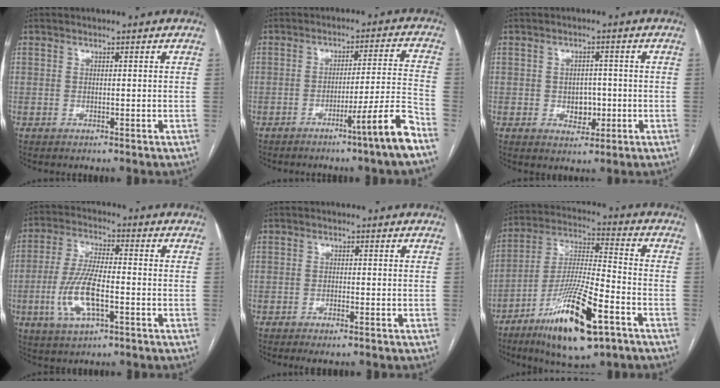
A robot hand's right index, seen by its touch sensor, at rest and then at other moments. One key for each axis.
{"total": 9.1, "fx": -5.7, "fy": -2.0, "fz": 6.8, "tx": -0.083, "ty": -0.008, "tz": -0.090}
{"total": 3.7, "fx": -0.7, "fy": 2.7, "fz": 2.5, "tx": -0.028, "ty": 0.005, "tz": -0.004}
{"total": 10.2, "fx": -2.9, "fy": 2.9, "fz": 9.4, "tx": -0.200, "ty": -0.001, "tz": -0.051}
{"total": 2.0, "fx": -1.3, "fy": 0.3, "fz": 1.5, "tx": -0.026, "ty": -0.004, "tz": -0.019}
{"total": 17.8, "fx": -9.4, "fy": 3.2, "fz": 14.7, "tx": -0.286, "ty": -0.025, "tz": -0.160}